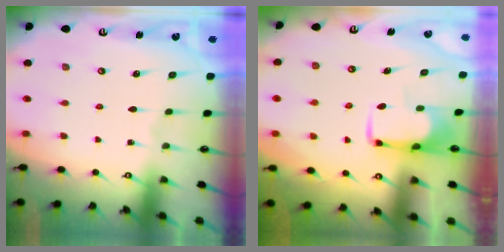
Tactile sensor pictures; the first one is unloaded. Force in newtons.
{"total": 1.8, "press": 1.8, "slide": 0.5}